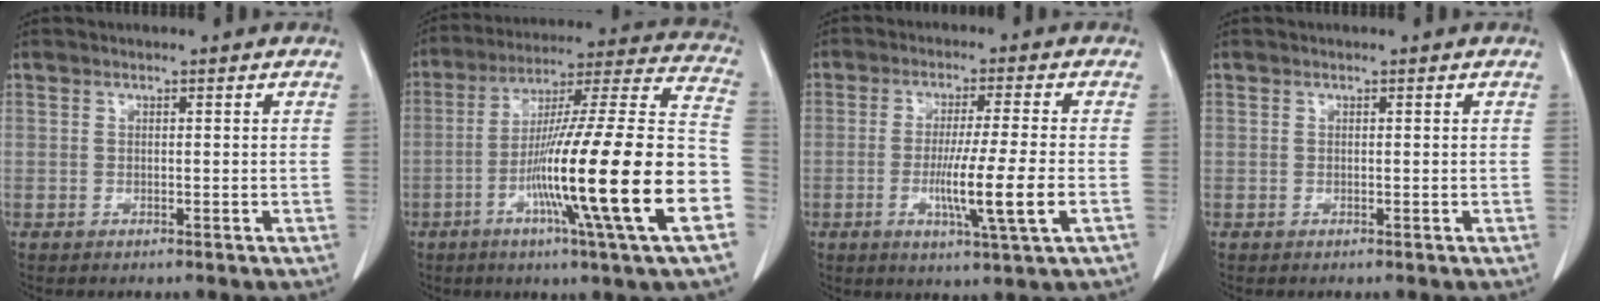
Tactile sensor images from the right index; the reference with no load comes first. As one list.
[{"total": 25.4, "force": [-8.2, -0.6, 24.1], "torque": [-0.348, -0.018, -0.151]}, {"total": 9.4, "force": [-2.4, -1.0, 9.0], "torque": [-0.156, -0.022, -0.044]}, {"total": 0.0}]